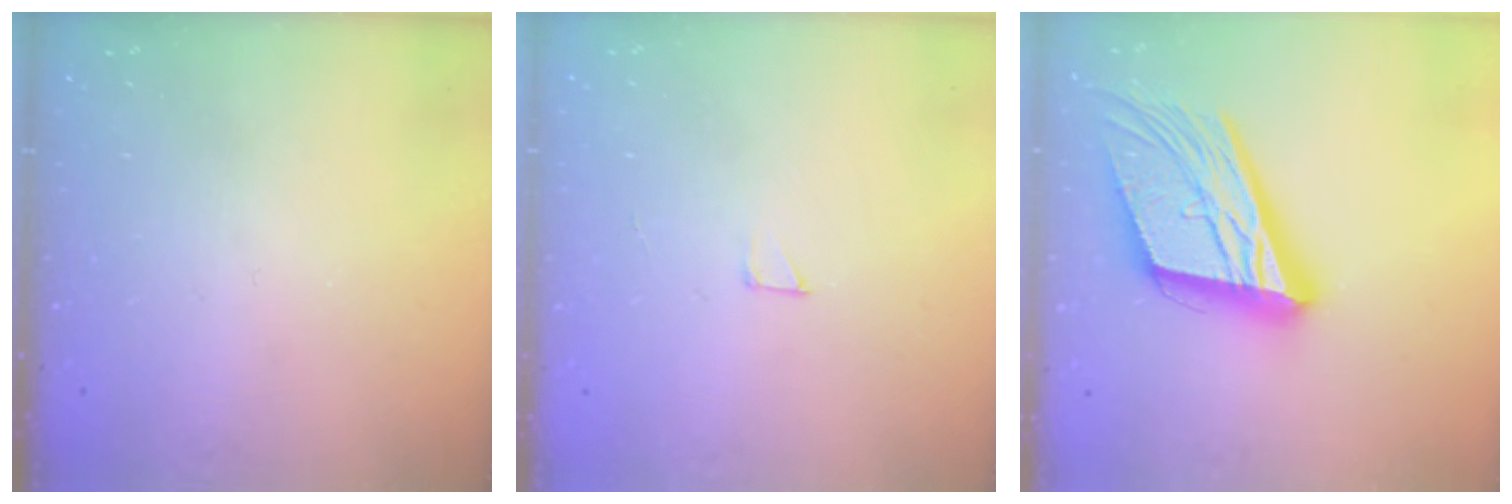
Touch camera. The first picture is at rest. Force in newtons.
{"total": 2.0, "press": 2.0, "slide": 0.0}
{"total": 25.1, "press": 24.8, "slide": 4.1}